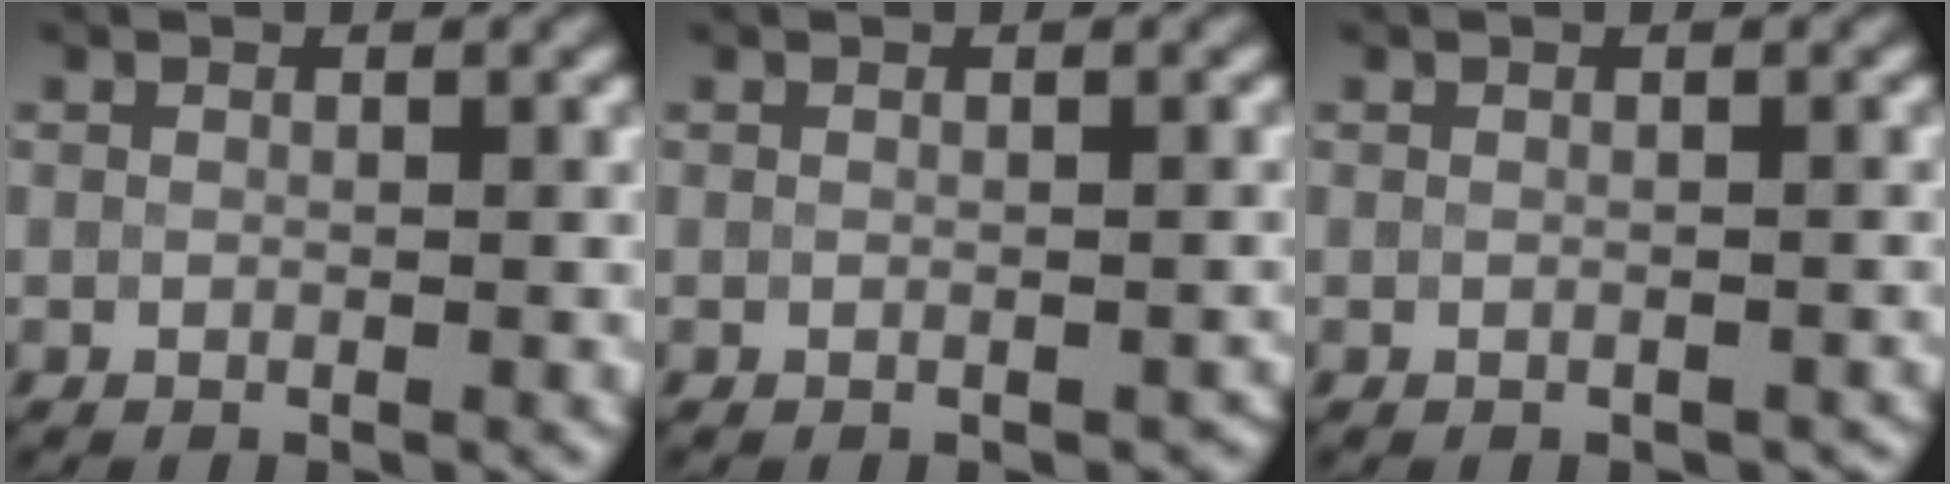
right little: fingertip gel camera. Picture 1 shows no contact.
{"total": 0.8, "force": [-0.4, 0.6, 0.4], "torque": [-0.004, -0.002, -0.006]}
{"total": 0.8, "force": [-0.6, 0.5, 0.3], "torque": [-0.002, -0.001, -0.007]}